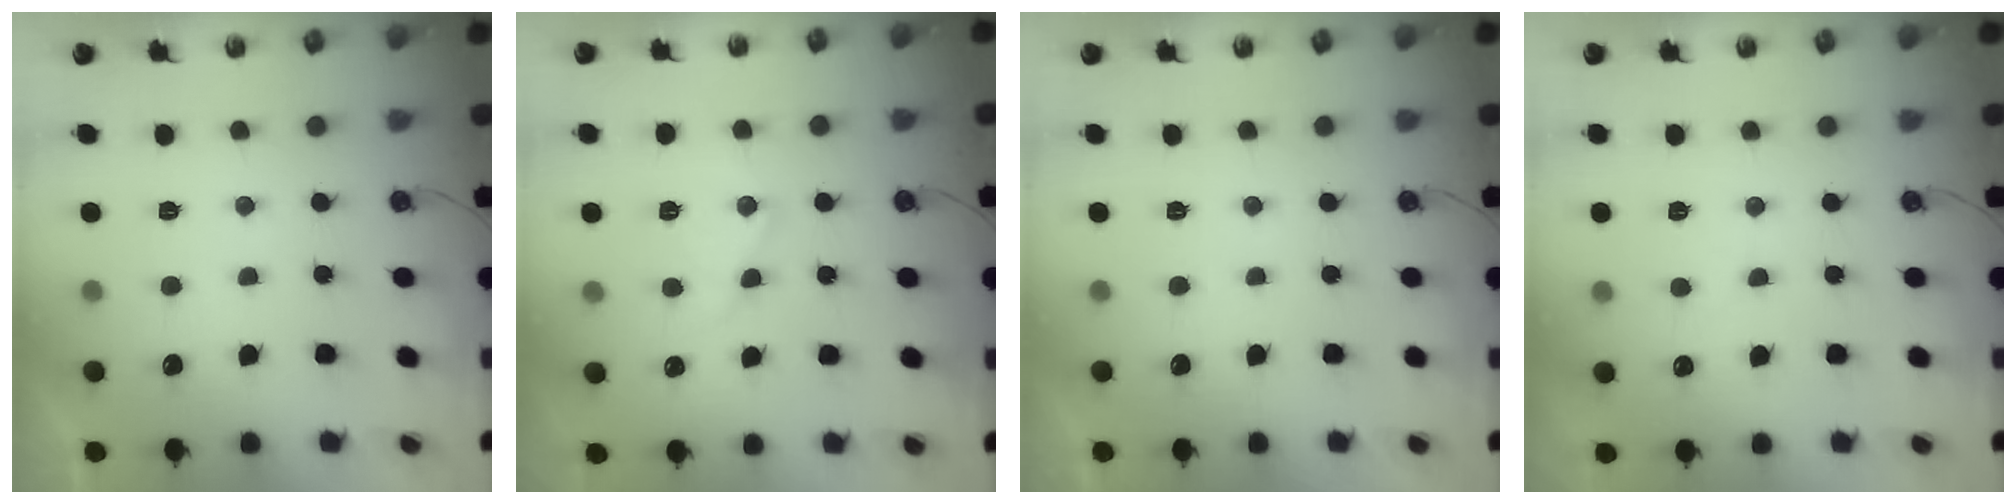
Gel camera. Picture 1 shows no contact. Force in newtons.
{"total": 10.0, "press": 10.0, "slide": 0.9}
{"total": 0.0}
{"total": 4.7, "press": 4.6, "slide": 0.7}